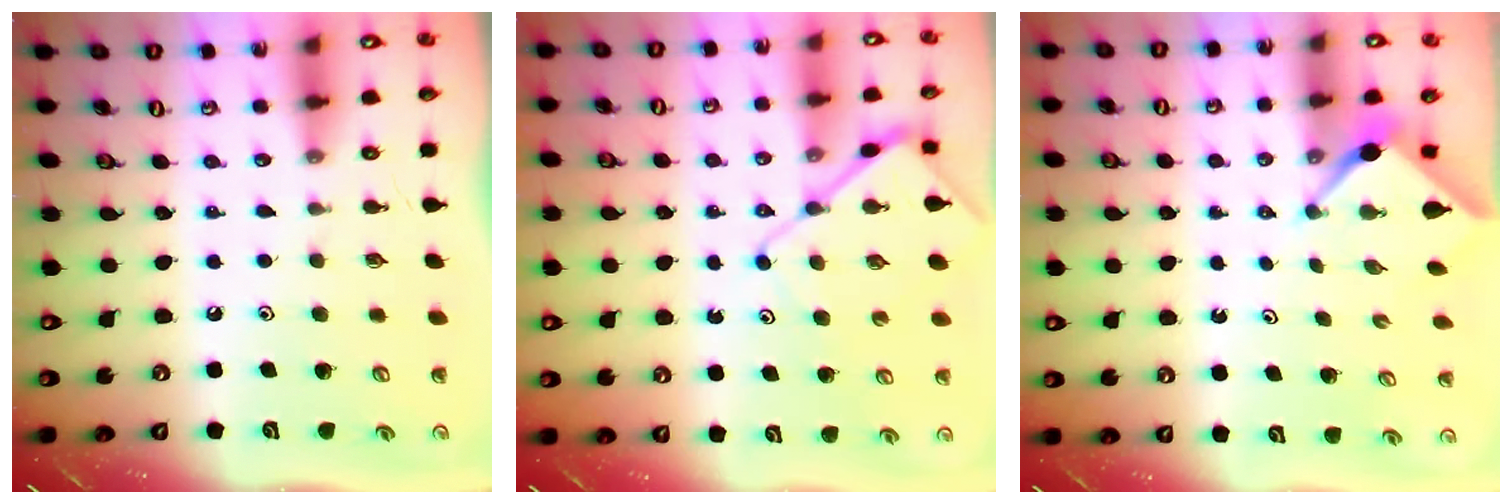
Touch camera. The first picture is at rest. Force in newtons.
{"total": 9.3, "press": 9.3, "slide": 0.9}
{"total": 2.5, "press": 2.5, "slide": 0.2}